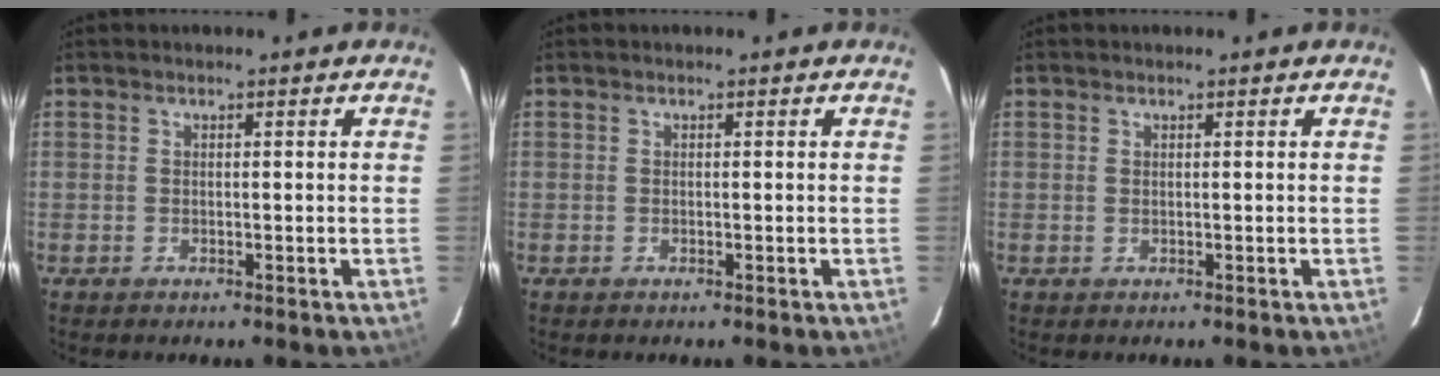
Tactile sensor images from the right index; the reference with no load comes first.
{"total": 0.0}
{"total": 0.0}